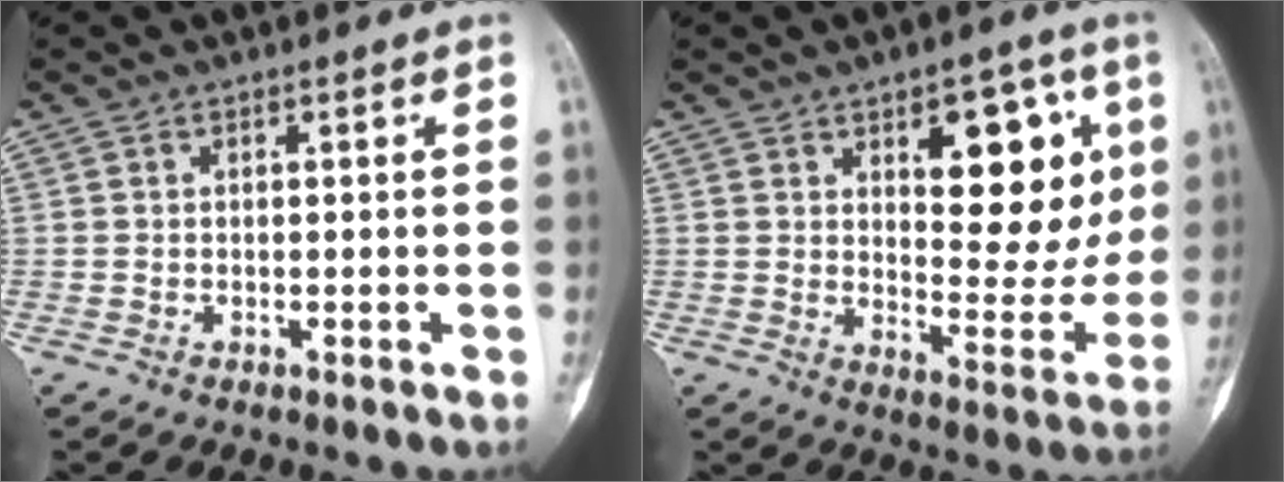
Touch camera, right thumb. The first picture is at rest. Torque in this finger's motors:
{"motor_torque": [-1.50, 1.83, 1.66, 0.55, 0.43]}